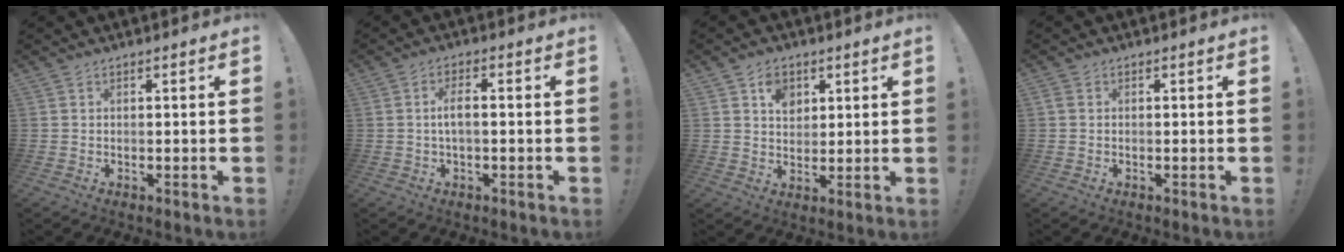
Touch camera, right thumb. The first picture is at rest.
{"total": 4.2, "force": [-0.4, 1.1, 4.0], "torque": [-0.070, -0.001, -0.010]}
{"total": 6.6, "force": [3.3, 5.1, 2.6], "torque": [-0.020, -0.016, 0.055]}
{"total": 1.1, "force": [0.1, 0.9, 0.5], "torque": [-0.014, 0.006, 0.004]}